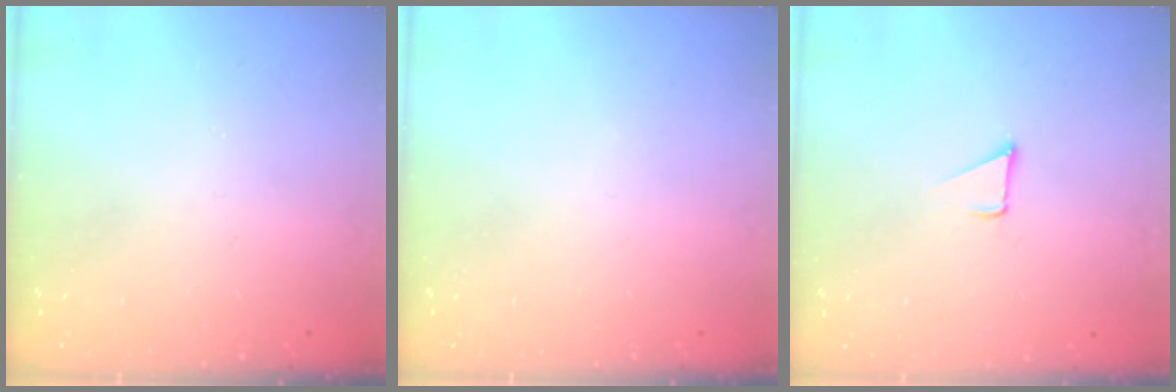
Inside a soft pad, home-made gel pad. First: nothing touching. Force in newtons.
{"total": 0.0}
{"total": 2.8, "press": 2.8, "slide": 0.2}